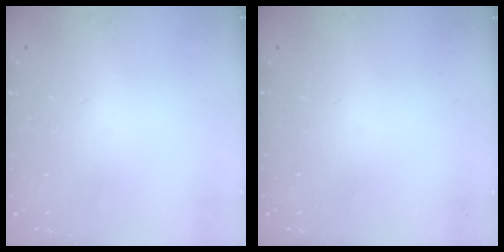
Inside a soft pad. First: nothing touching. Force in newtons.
{"total": 0.0}